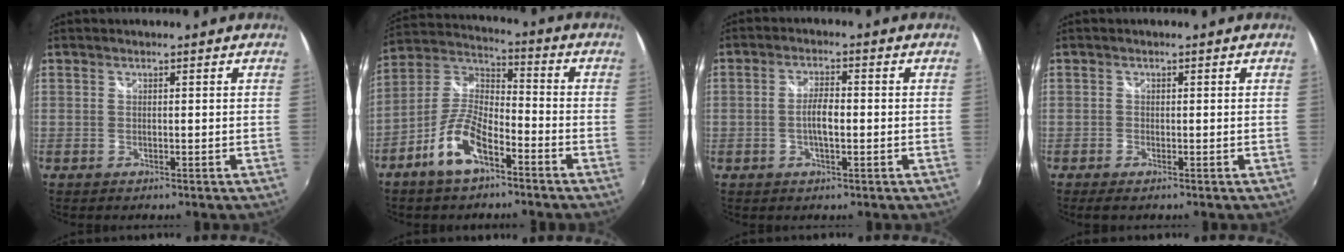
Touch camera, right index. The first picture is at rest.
{"total": 11.3, "force": [-6.3, 4.5, 8.3], "torque": [-0.183, 0.008, -0.118]}
{"total": 4.1, "force": [-0.8, 1.2, 3.8], "torque": [-0.073, 0.004, -0.016]}
{"total": 1.2, "force": [-0.9, 0.4, 0.6], "torque": [-0.015, -0.004, -0.019]}